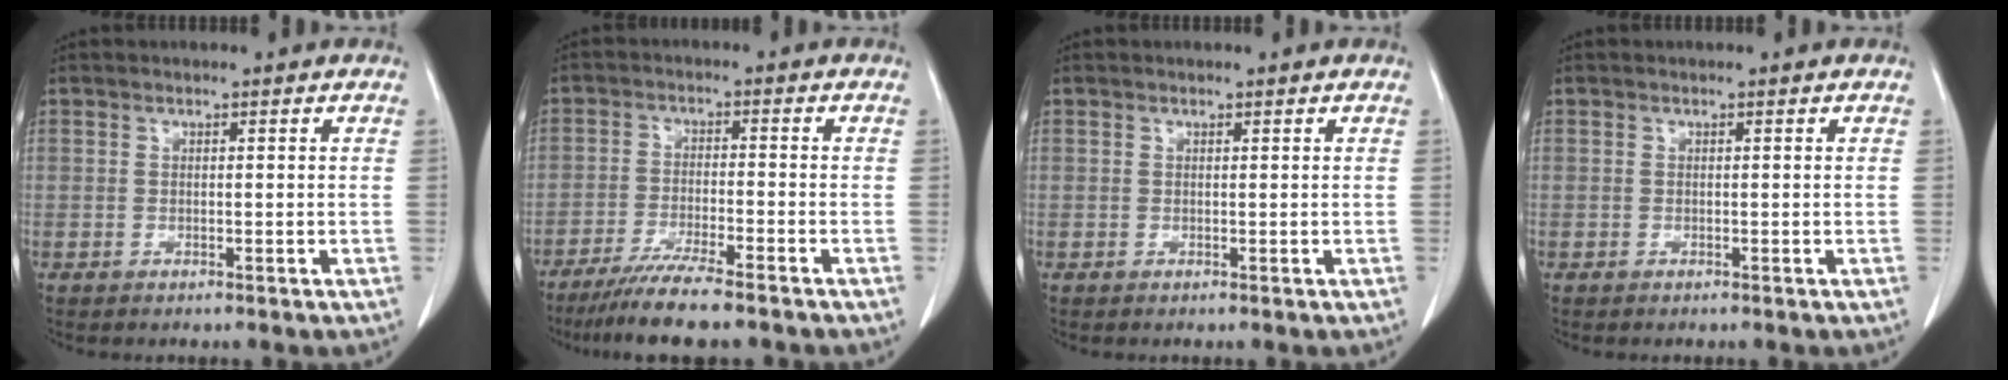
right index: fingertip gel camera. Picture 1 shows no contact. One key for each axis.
{"total": 8.5, "fx": -6.9, "fy": -0.1, "fz": 5.0, "tx": -0.079, "ty": -0.023, "tz": -0.115}
{"total": 0.0}
{"total": 0.0}